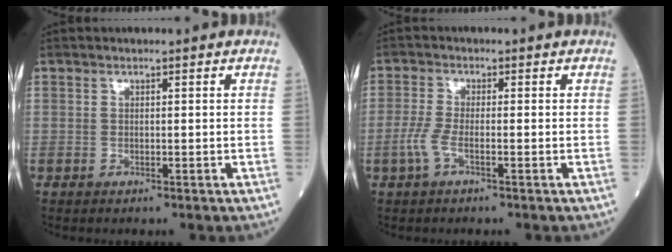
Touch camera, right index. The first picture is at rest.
{"total": 3.1, "force": [-1.2, 0.7, 2.8], "torque": [-0.071, -0.003, -0.032]}